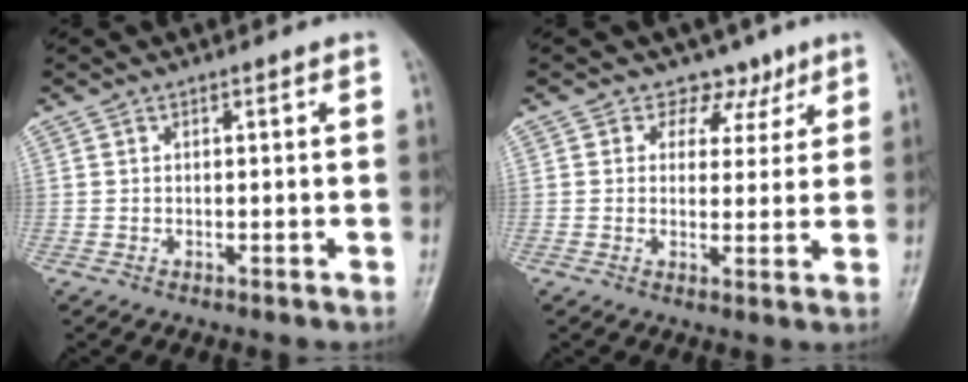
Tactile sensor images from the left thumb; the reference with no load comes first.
{"total": 5.2, "force": [3.3, 4.0, 0.4], "torque": [0.030, -0.013, 0.042]}